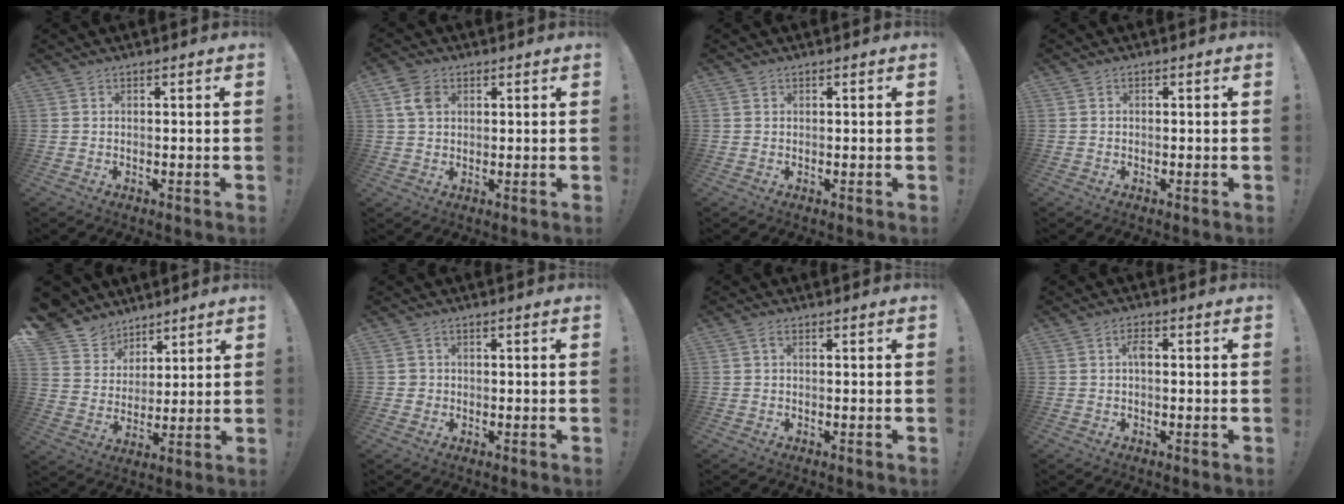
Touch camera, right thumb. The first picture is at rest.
{"total": 6.2, "force": [2.0, 4.7, 3.5], "torque": [-0.053, 0.006, 0.041]}
{"total": 0.6, "force": [0.4, 0.5, 0.1], "torque": [0.003, -0.002, 0.007]}
{"total": 0.7, "force": [-0.4, 0.5, 0.2], "torque": [-0.002, 0.002, -0.007]}
{"total": 9.5, "force": [6.4, 6.9, 0.9], "torque": [-0.030, -0.055, 0.133]}
{"total": 2.0, "force": [-0.3, 1.9, 0.6], "torque": [-0.007, 0.004, -0.004]}
{"total": 1.0, "force": [0.1, 0.4, 1.0], "torque": [-0.023, 0.005, 0.001]}
{"total": 3.2, "force": [0.1, 1.5, 2.8], "torque": [-0.050, 0.009, -0.002]}